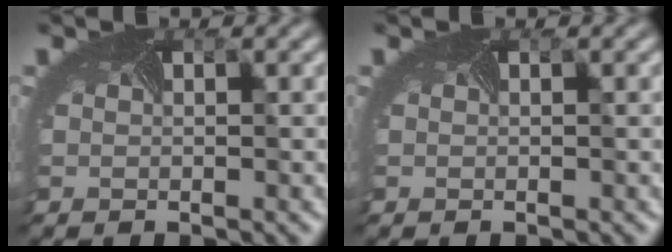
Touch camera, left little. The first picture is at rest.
{"total": 0.0}